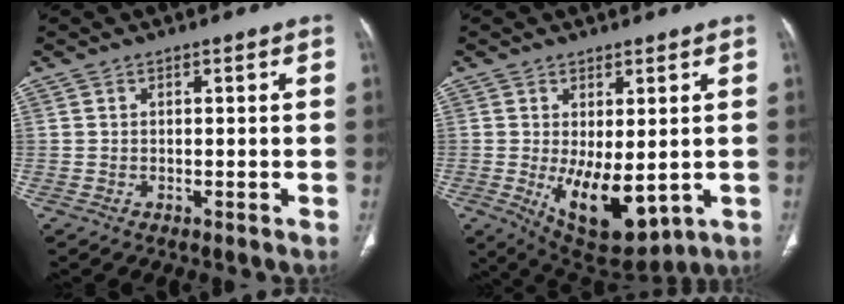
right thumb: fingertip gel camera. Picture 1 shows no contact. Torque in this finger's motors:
{"motor_torque": [2.43, 2.58, 0.73, -0.74, 0.35]}